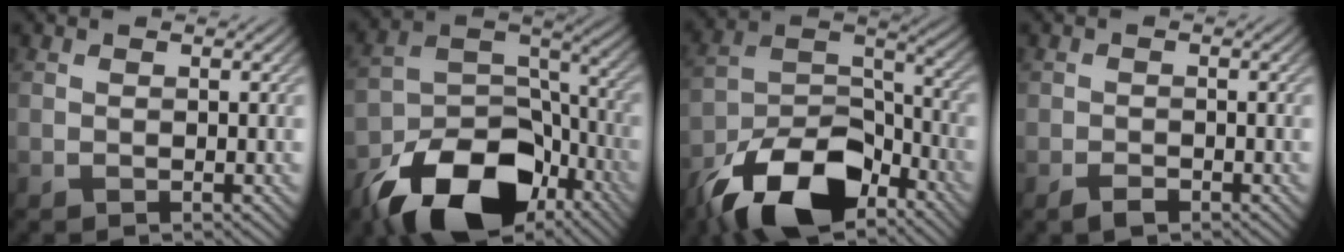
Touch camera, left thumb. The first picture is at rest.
{"total": 16.0, "force": [-10.1, 8.8, 8.8], "torque": [-0.177, -0.029, -0.186]}
{"total": 14.7, "force": [-9.9, 6.8, 8.5], "torque": [-0.173, -0.013, -0.196]}
{"total": 1.6, "force": [-1.1, 0.8, 0.8], "torque": [-0.016, -0.002, -0.022]}